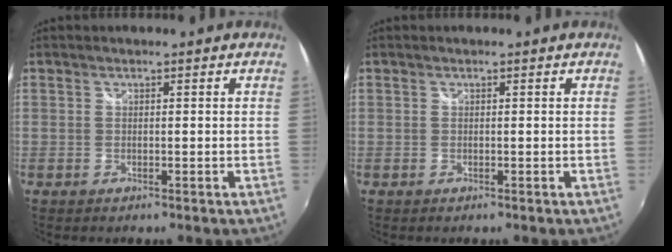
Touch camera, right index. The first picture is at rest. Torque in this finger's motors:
{"motor_torque": [0.04, 0.04, -0.02, 0.00]}